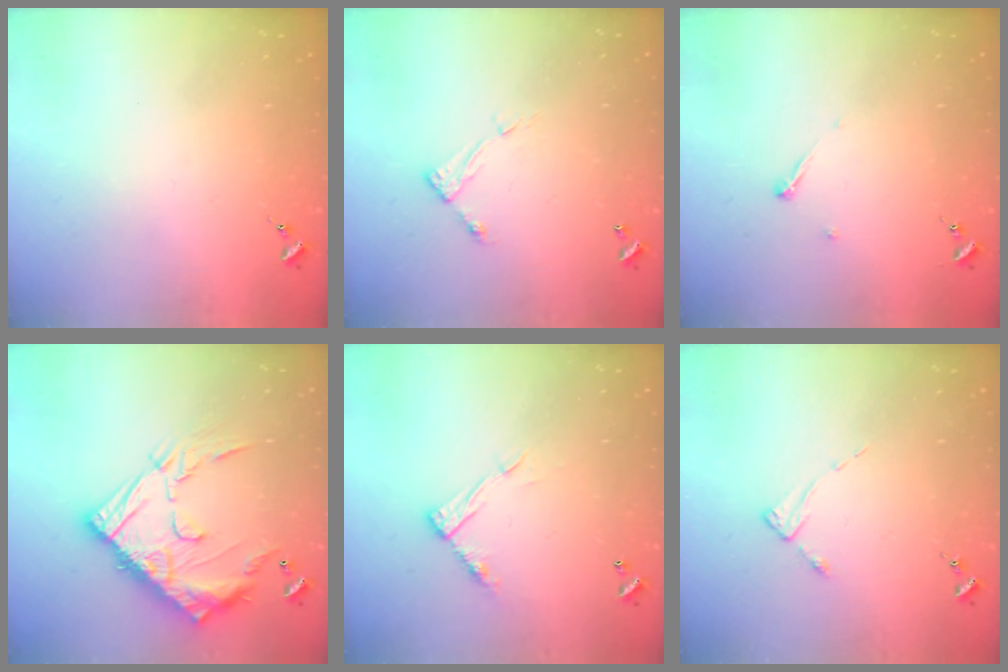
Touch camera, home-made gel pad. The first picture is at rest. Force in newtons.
{"total": 5.3, "press": 5.3, "slide": 0.4}
{"total": 3.2, "press": 3.2, "slide": 0.3}
{"total": 21.0, "press": 21.0, "slide": 1.6}
{"total": 9.4, "press": 9.4, "slide": 0.1}
{"total": 2.2, "press": 2.2, "slide": 0.4}